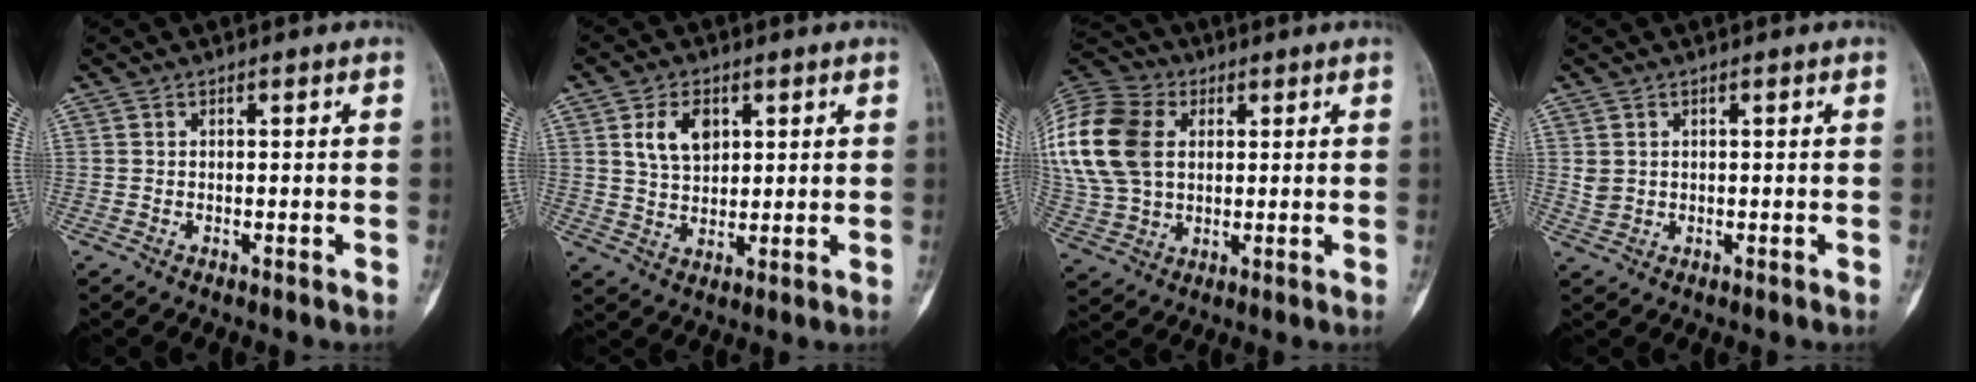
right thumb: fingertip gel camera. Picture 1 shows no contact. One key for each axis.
{"total": 7.1, "fx": 2.6, "fy": 4.6, "fz": 4.8, "tx": -0.070, "ty": -0.010, "tz": 0.051}
{"total": 22.8, "fx": 5.0, "fy": 16.3, "fz": 15.1, "tx": -0.349, "ty": 0.027, "tz": 0.098}
{"total": 2.1, "fx": 0.5, "fy": 1.7, "fz": 1.0, "tx": -0.014, "ty": 0.000, "tz": 0.018}